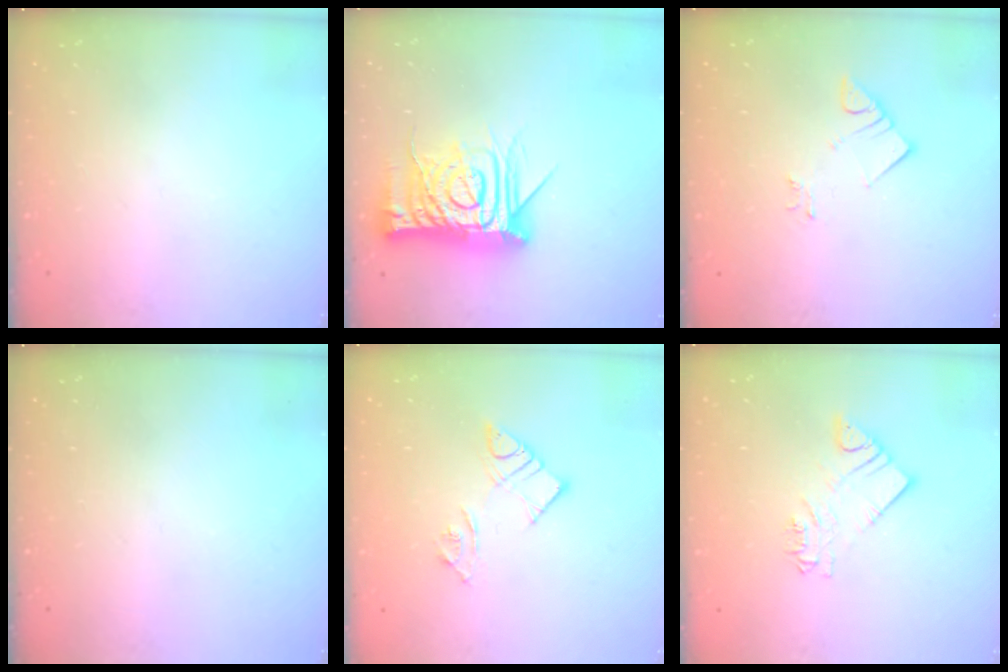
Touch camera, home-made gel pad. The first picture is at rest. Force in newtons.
{"total": 17.6, "press": 17.5, "slide": 1.7}
{"total": 3.3, "press": 3.3, "slide": 0.1}
{"total": 0.0}
{"total": 8.4, "press": 8.4, "slide": 0.6}
{"total": 4.0, "press": 4.0, "slide": 0.2}